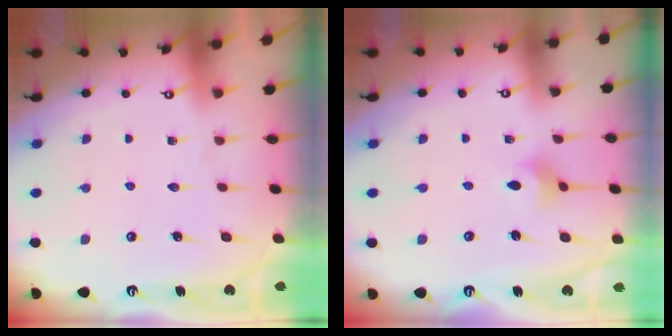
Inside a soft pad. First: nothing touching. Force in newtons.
{"total": 2.8, "press": 2.7, "slide": 0.7}